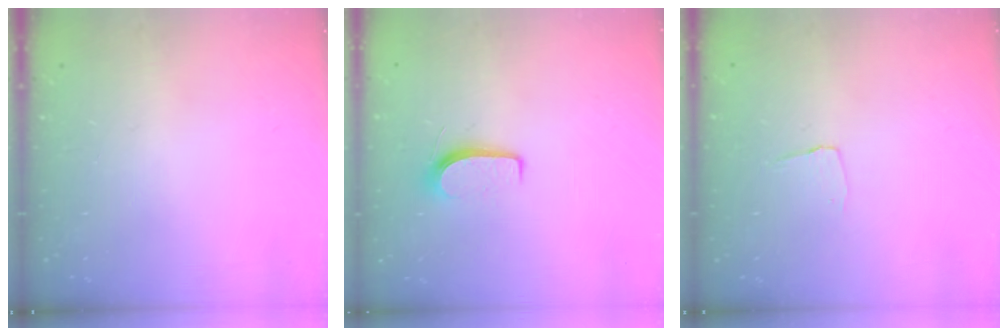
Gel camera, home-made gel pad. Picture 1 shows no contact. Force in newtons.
{"total": 6.1, "press": 6.1, "slide": 0.6}
{"total": 3.5, "press": 3.4, "slide": 0.2}